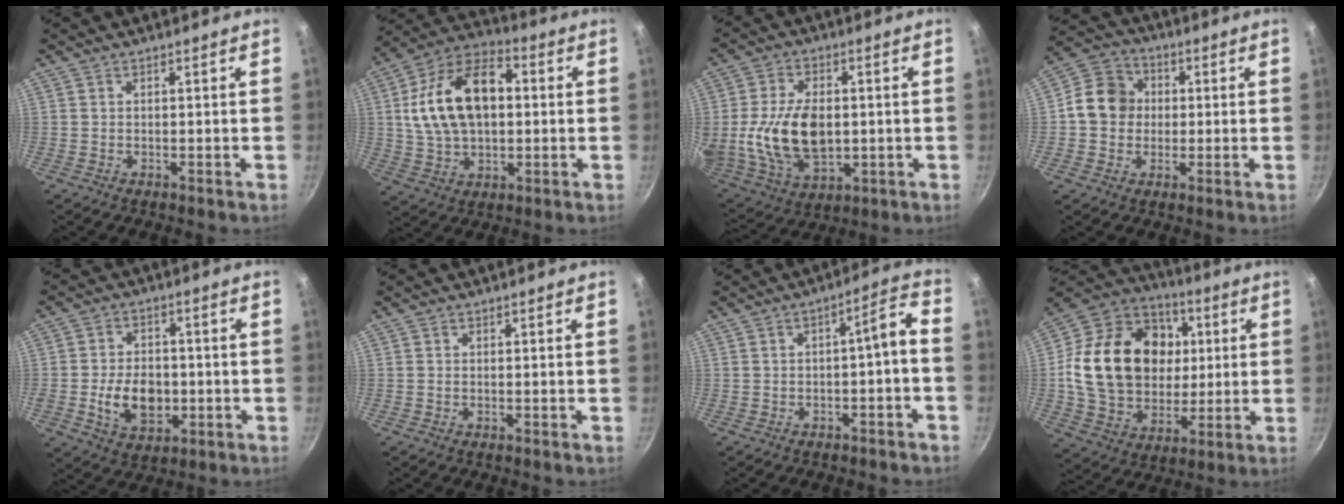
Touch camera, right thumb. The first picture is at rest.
{"total": 18.9, "force": [2.3, 12.0, 14.4], "torque": [-0.236, 0.026, 0.029]}
{"total": 17.1, "force": [-0.1, 10.8, 13.2], "torque": [-0.236, -0.008, 0.011]}
{"total": 9.7, "force": [0.3, 8.7, 4.4], "torque": [-0.044, 0.017, -0.017]}
{"total": 10.2, "force": [-1.8, 7.2, 7.0], "torque": [-0.092, 0.009, -0.025]}
{"total": 0.0}
{"total": 6.0, "force": [-2.0, 1.6, 5.5], "torque": [-0.084, 0.046, -0.017]}
{"total": 25.8, "force": [3.5, 19.6, 16.3], "torque": [-0.268, 0.015, 0.065]}